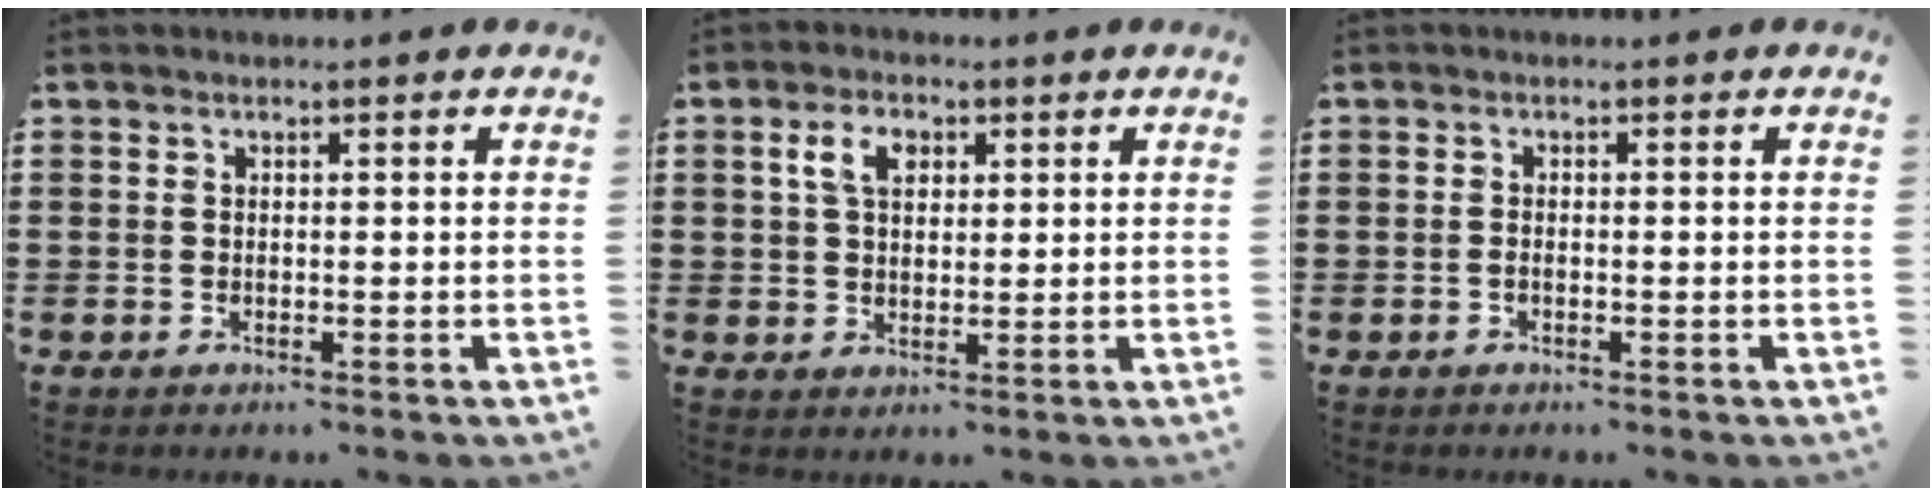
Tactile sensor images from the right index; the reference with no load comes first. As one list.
[{"total": 4.1, "force": [1.4, 2.6, 2.9], "torque": [-0.067, 0.014, 0.022]}, {"total": 0.6, "force": [-0.3, 0.1, 0.5], "torque": [-0.011, -0.005, -0.003]}]